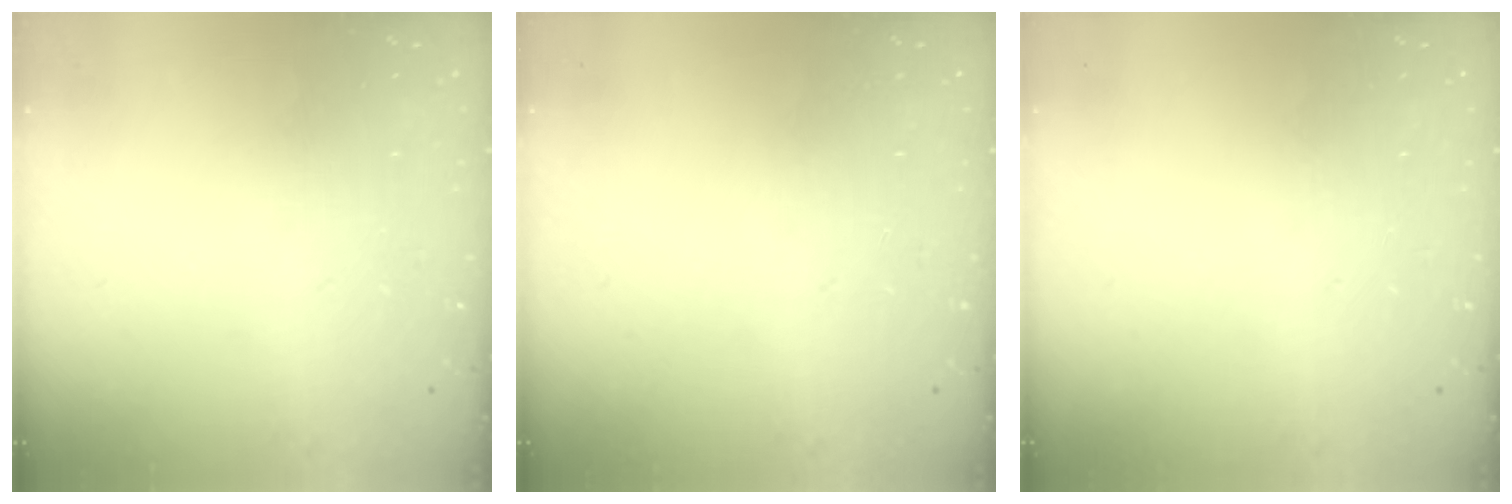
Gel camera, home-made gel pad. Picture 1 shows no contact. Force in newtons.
{"total": 0.0}
{"total": 0.0}